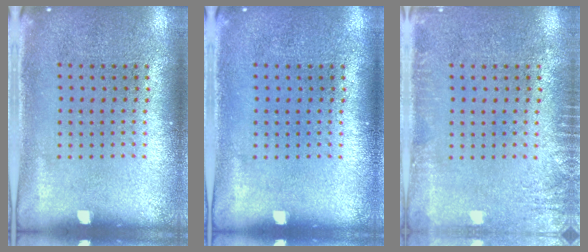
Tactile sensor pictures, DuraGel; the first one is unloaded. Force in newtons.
{"total": 0.0}
{"total": 2.0, "press": 1.9, "slide": 0.2}